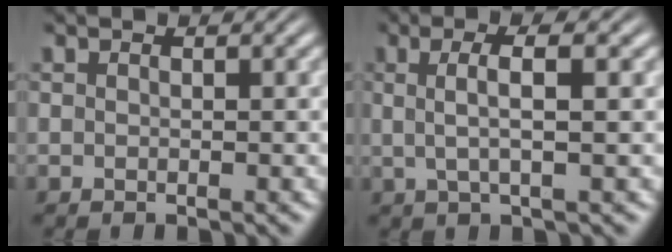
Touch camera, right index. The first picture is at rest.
{"total": 3.5, "force": [1.1, 0.4, 3.3], "torque": [-0.057, 0.007, 0.020]}